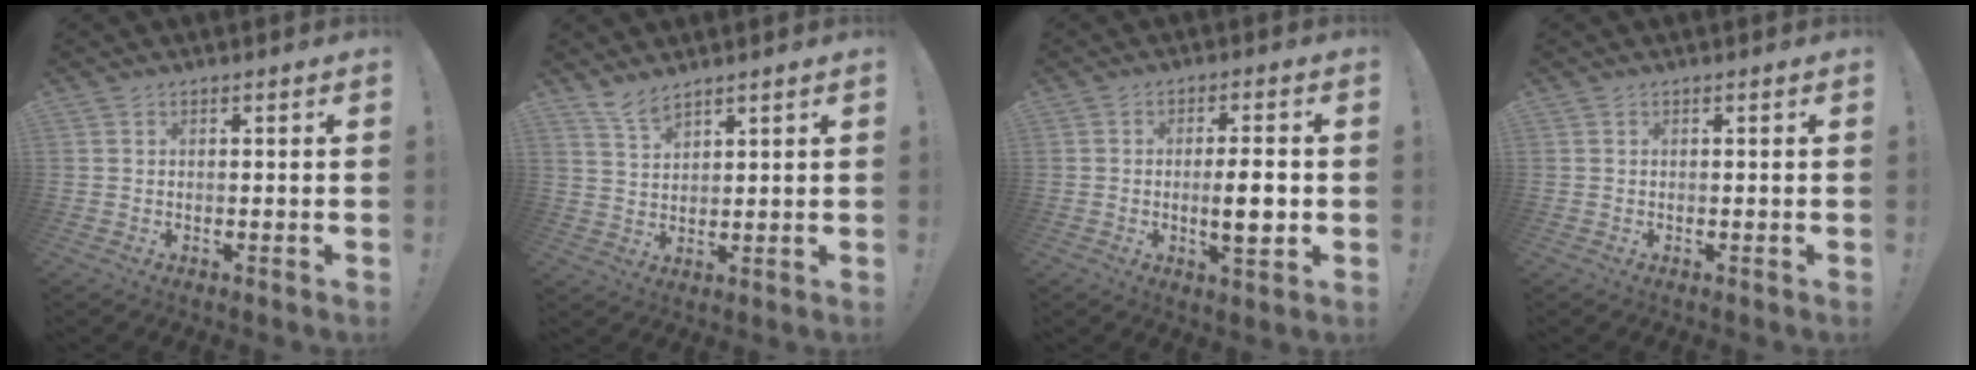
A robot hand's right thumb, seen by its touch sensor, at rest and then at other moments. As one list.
[{"total": 5.2, "force": [4.5, 1.4, 2.3], "torque": [-0.041, -0.029, 0.082]}, {"total": 8.1, "force": [-1.0, 1.5, 7.9], "torque": [-0.112, -0.007, -0.021]}, {"total": 0.0}]